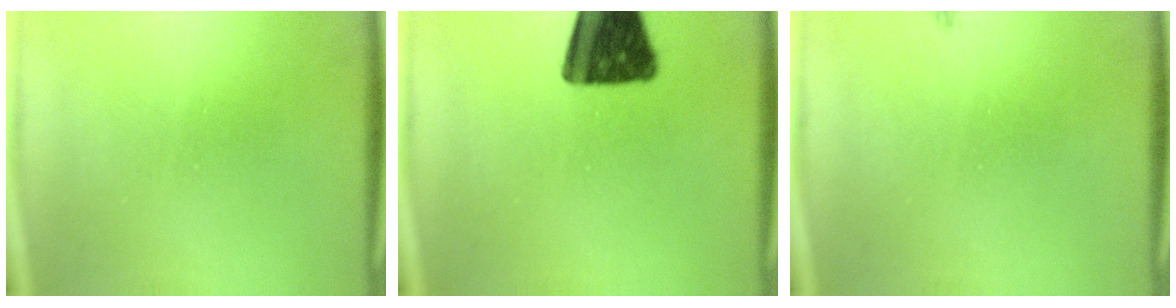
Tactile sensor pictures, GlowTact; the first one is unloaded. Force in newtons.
{"total": 17.2}
{"total": 0.9}